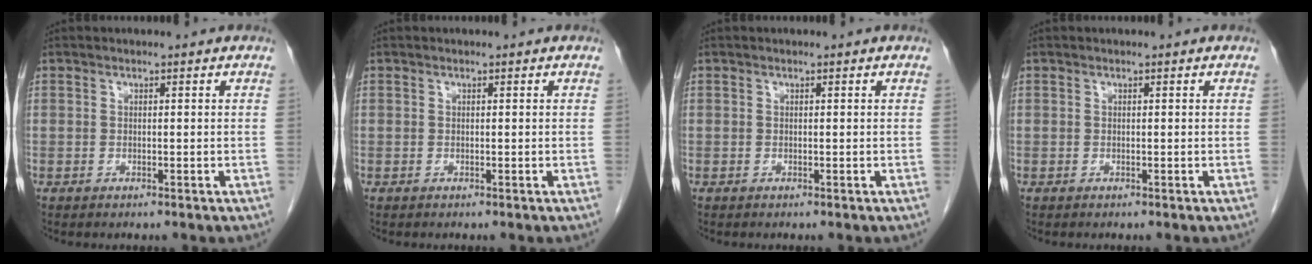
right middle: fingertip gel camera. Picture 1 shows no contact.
{"total": 0.0}
{"total": 0.0}
{"total": 0.0}